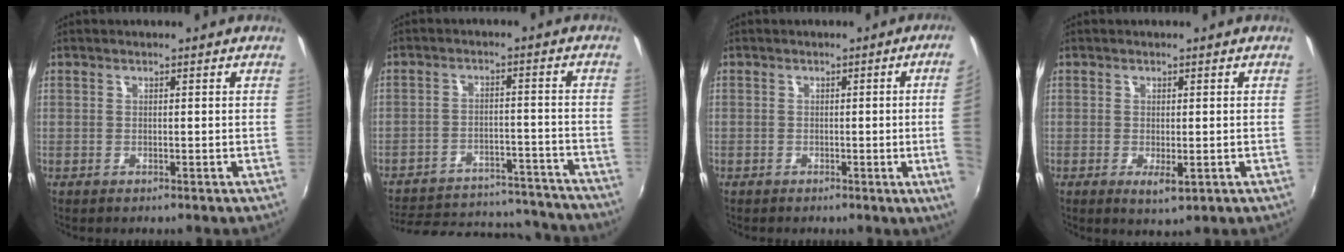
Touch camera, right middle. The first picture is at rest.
{"total": 24.0, "force": [-21.1, 7.9, 8.2], "torque": [-0.166, 0.024, -0.260]}
{"total": 6.8, "force": [-0.2, -1.5, 6.6], "torque": [-0.080, -0.009, 0.000]}
{"total": 2.7, "force": [-0.7, 1.1, 2.4], "torque": [-0.042, -0.013, -0.008]}